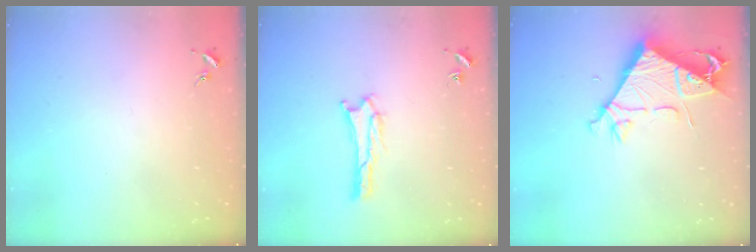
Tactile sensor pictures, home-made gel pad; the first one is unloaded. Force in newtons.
{"total": 0.8, "press": 0.8, "slide": 0.1}
{"total": 7.8, "press": 7.8, "slide": 0.5}